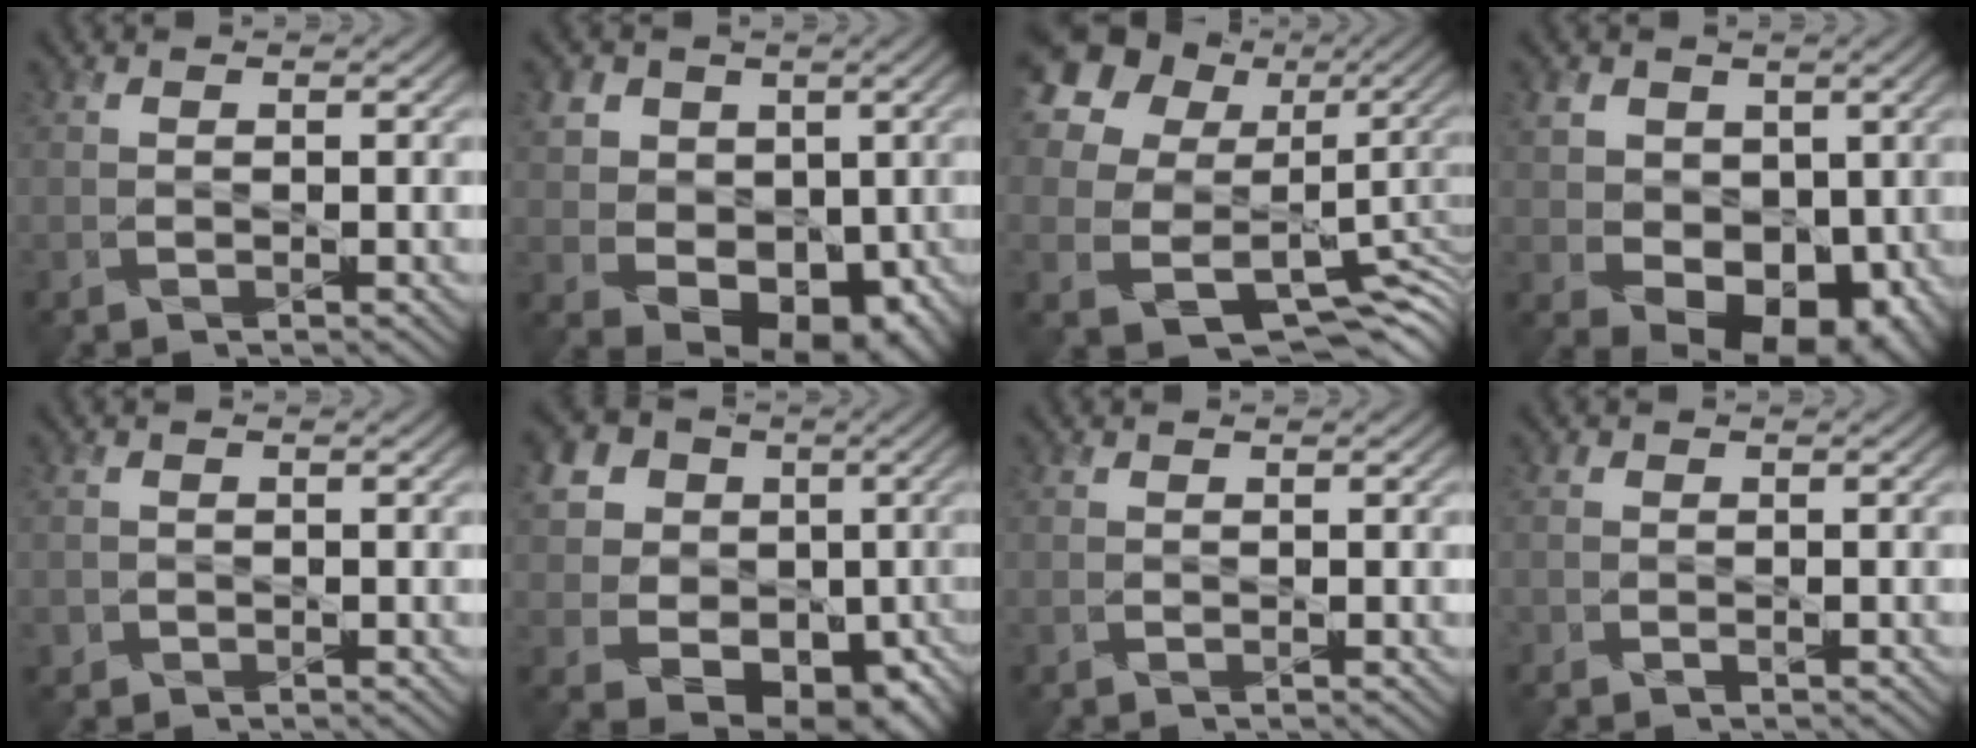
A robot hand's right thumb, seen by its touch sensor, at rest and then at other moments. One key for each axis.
{"total": 10.7, "fx": 1.0, "fy": 8.9, "fz": 5.8, "tx": -0.110, "ty": -0.007, "tz": 0.009}
{"total": 18.5, "fx": 5.0, "fy": 14.7, "fz": 10.0, "tx": -0.268, "ty": 0.014, "tz": 0.113}
{"total": 10.7, "fx": 0.3, "fy": 8.5, "fz": 6.5, "tx": -0.102, "ty": -0.024, "tz": 0.006}
{"total": 1.1, "fx": -0.6, "fy": 1.0, "fz": 0.0, "tx": 0.003, "ty": -0.006, "tz": -0.013}
{"total": 15.2, "fx": 1.6, "fy": 13.1, "fz": 7.4, "tx": -0.197, "ty": -0.012, "tz": 0.033}
{"total": 0.0}
{"total": 1.1, "fx": -0.3, "fy": 1.1, "fz": -0.1, "tx": 0.011, "ty": -0.005, "tz": -0.010}